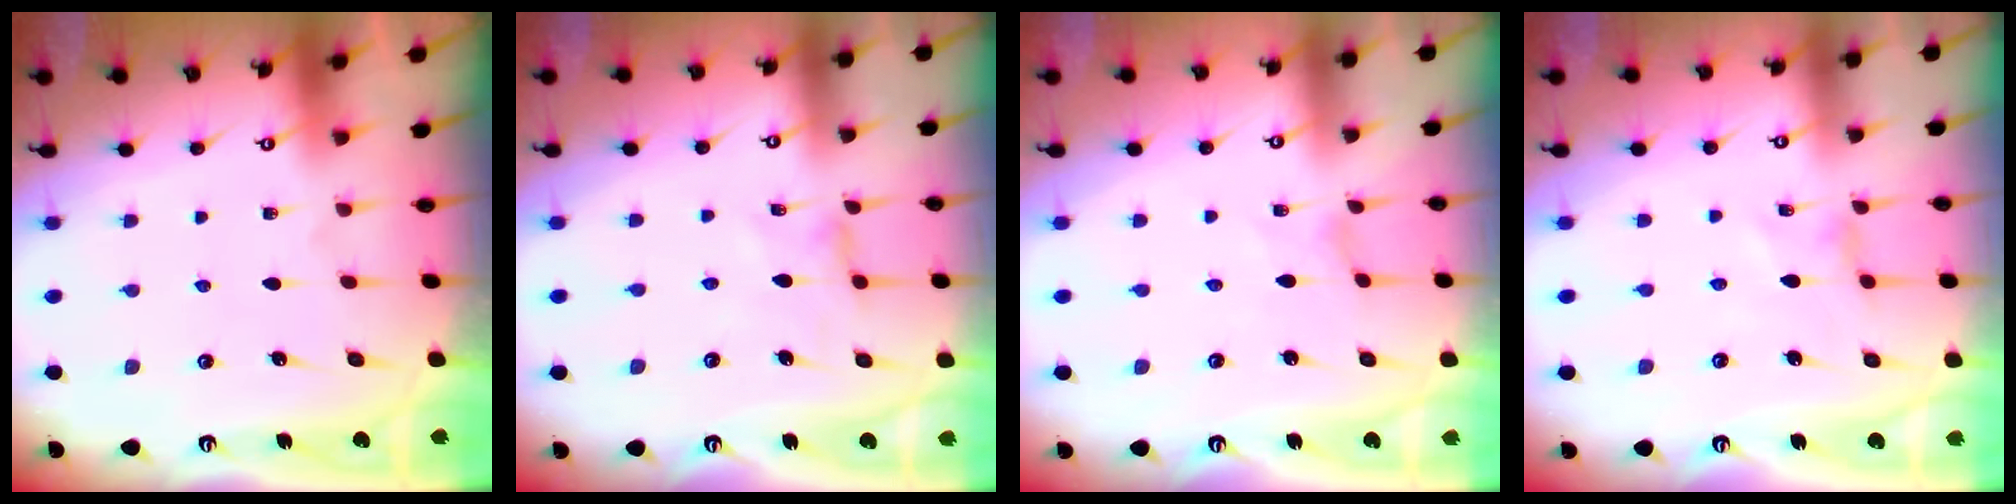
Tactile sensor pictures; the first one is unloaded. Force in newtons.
{"total": 2.0, "press": 1.9, "slide": 0.4}
{"total": 0.0}
{"total": 1.0, "press": 1.0, "slide": 0.3}